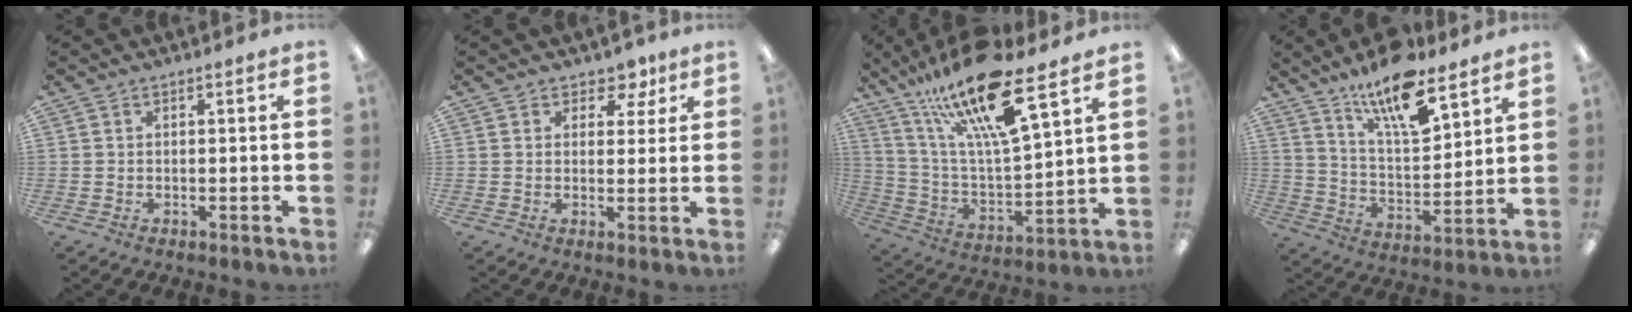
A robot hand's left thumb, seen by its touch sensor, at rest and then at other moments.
{"total": 4.7, "force": [2.9, 3.5, 1.3], "torque": [-0.007, -0.013, 0.047]}
{"total": 21.1, "force": [14.4, 5.0, 14.6], "torque": [-0.272, -0.076, 0.236]}
{"total": 16.5, "force": [12.1, 5.0, 10.0], "torque": [-0.174, -0.066, 0.203]}